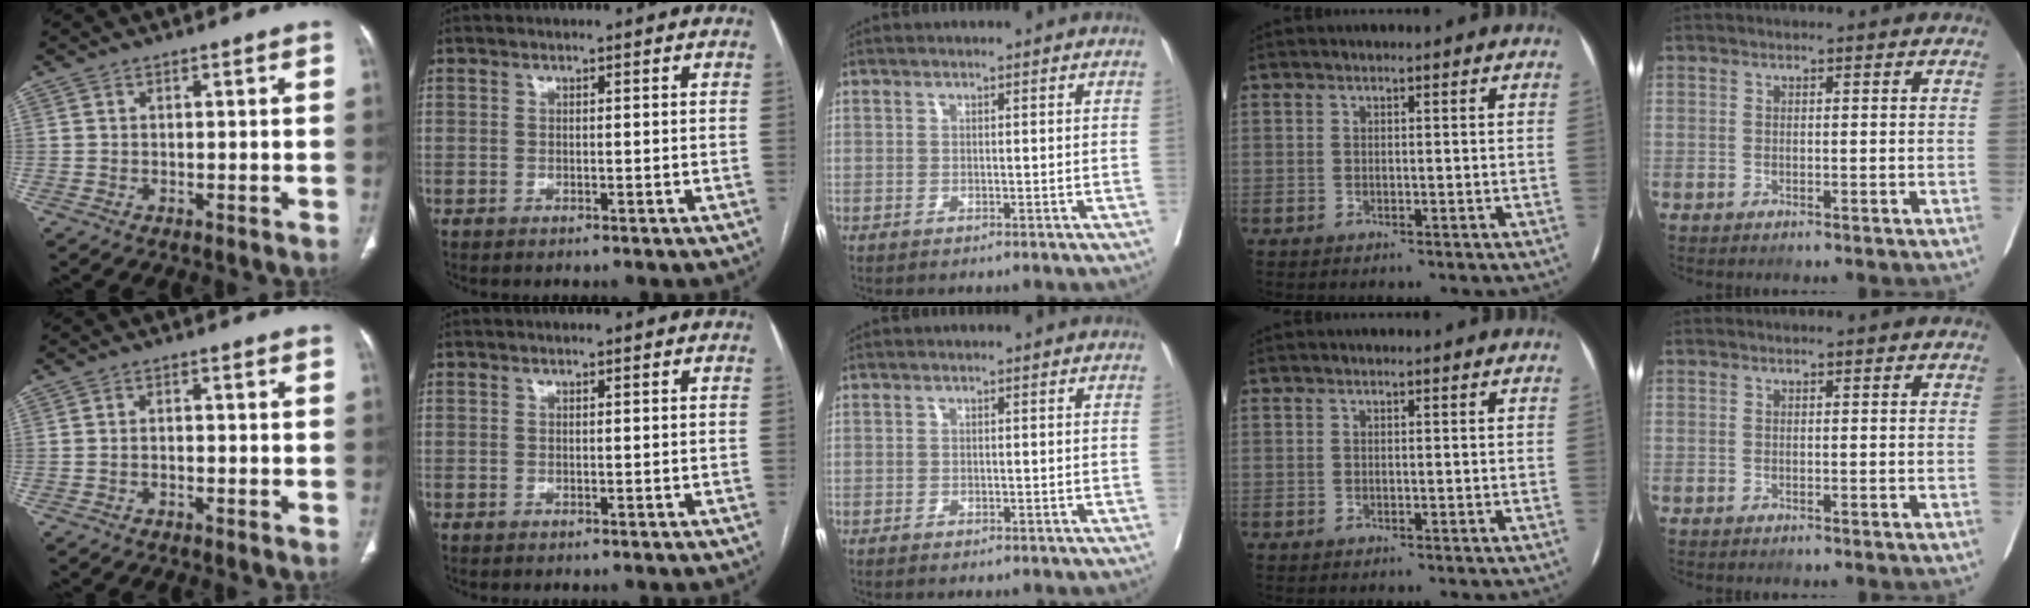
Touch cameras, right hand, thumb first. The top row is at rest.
{"thumb": {"total": 1.0, "force": [-0.4, 0.6, 0.6], "torque": [-0.010, 0.006, -0.009]}, "middle": {"total": 1.1, "force": [-0.7, 0.5, 0.7], "torque": [-0.014, -0.003, -0.006]}}